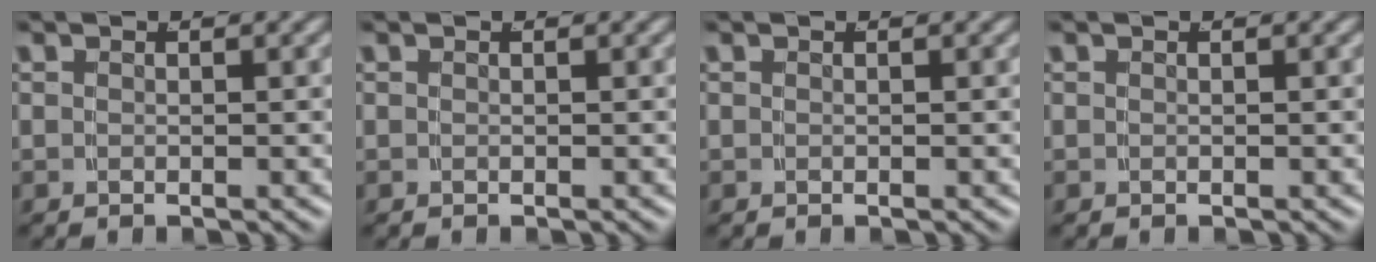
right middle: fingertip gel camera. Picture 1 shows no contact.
{"total": 0.0}
{"total": 0.0}
{"total": 0.0}